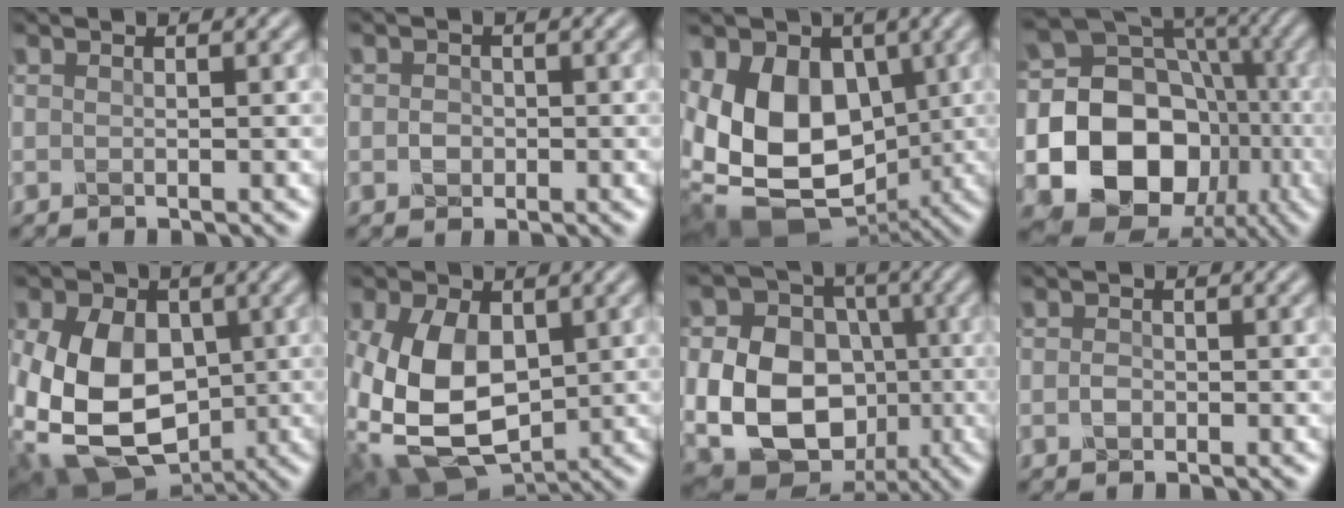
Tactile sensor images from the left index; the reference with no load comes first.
{"total": 1.0, "force": [-0.2, 0.9, 0.1], "torque": [-0.011, 0.004, -0.008]}
{"total": 14.7, "force": [-0.3, 11.0, 9.7], "torque": [-0.156, -0.004, -0.025]}
{"total": 20.5, "force": [-4.4, 17.6, 9.4], "torque": [-0.183, -0.006, -0.079]}
{"total": 14.6, "force": [-1.7, 11.7, 8.6], "torque": [-0.180, -0.019, -0.045]}
{"total": 11.3, "force": [-0.7, 7.6, 8.3], "torque": [-0.208, -0.018, -0.004]}
{"total": 12.5, "force": [-2.3, 10.3, 6.7], "torque": [-0.131, -0.020, -0.050]}
{"total": 0.5, "force": [-0.3, 0.4, 0.2], "torque": [-0.015, 0.004, -0.007]}